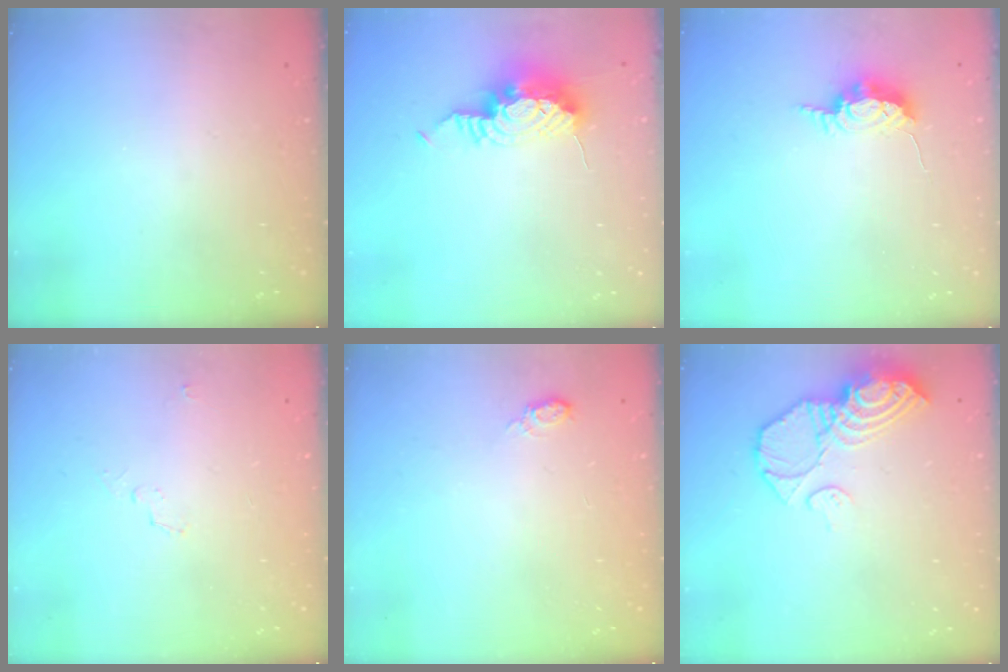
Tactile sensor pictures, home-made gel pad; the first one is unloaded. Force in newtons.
{"total": 16.0, "press": 12.5, "slide": 10.1}
{"total": 6.6, "press": 6.6, "slide": 0.3}
{"total": 3.7, "press": 3.3, "slide": 1.7}
{"total": 5.6, "press": 5.6, "slide": 0.6}
{"total": 12.7, "press": 12.6, "slide": 1.9}